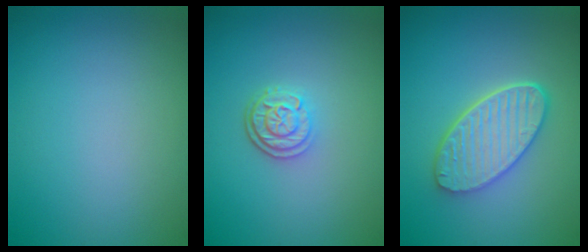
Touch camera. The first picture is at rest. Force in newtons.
{"total": 2.8, "press": 2.3, "slide": 1.6}
{"total": 5.3, "press": 4.3, "slide": 3.1}